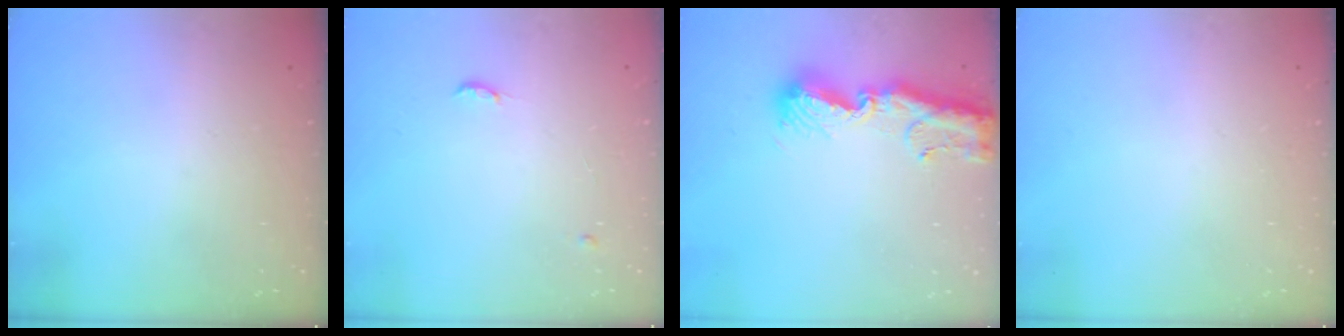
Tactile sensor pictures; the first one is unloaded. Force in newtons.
{"total": 7.8, "press": 4.4, "slide": 6.4}
{"total": 12.2, "press": 12.1, "slide": 0.8}
{"total": 0.0}